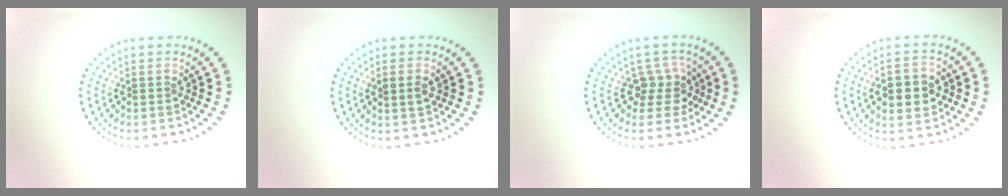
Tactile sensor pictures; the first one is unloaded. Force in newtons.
{"total": 1.3, "press": 1.3, "slide": 0.2}
{"total": 2.5, "press": 2.0, "slide": 1.6}
{"total": 5.2, "press": 5.2, "slide": 0.2}